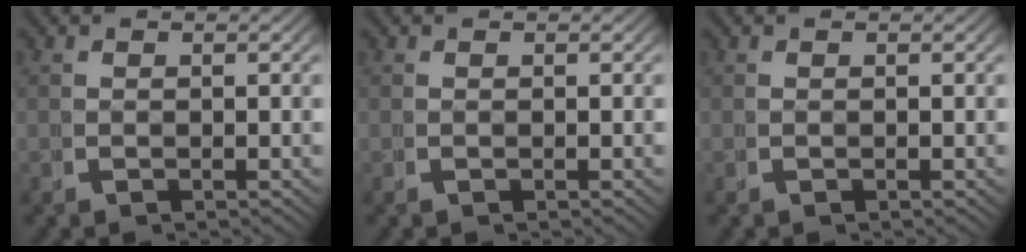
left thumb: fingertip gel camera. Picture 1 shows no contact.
{"total": 0.0}
{"total": 0.0}